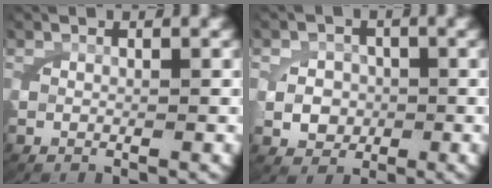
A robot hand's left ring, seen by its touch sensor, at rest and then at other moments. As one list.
[{"total": 2.8, "force": [-0.3, 2.6, 1.2], "torque": [-0.018, -0.004, -0.001]}]